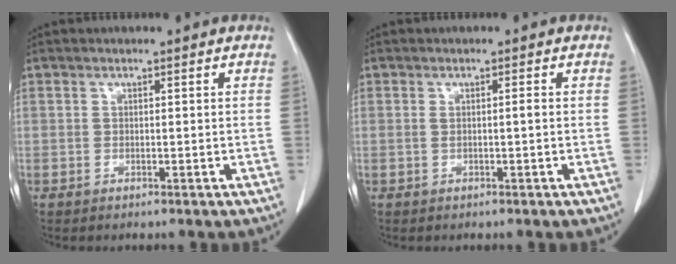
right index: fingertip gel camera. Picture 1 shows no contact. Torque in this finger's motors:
{"motor_torque": [0.09, 0.00, 0.01, 0.00]}